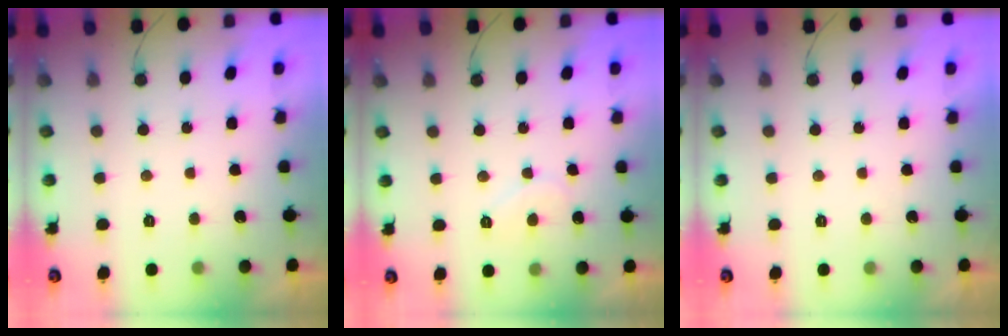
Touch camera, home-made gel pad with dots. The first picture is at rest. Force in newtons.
{"total": 6.6, "press": 6.6, "slide": 0.5}
{"total": 1.9, "press": 1.9, "slide": 0.0}